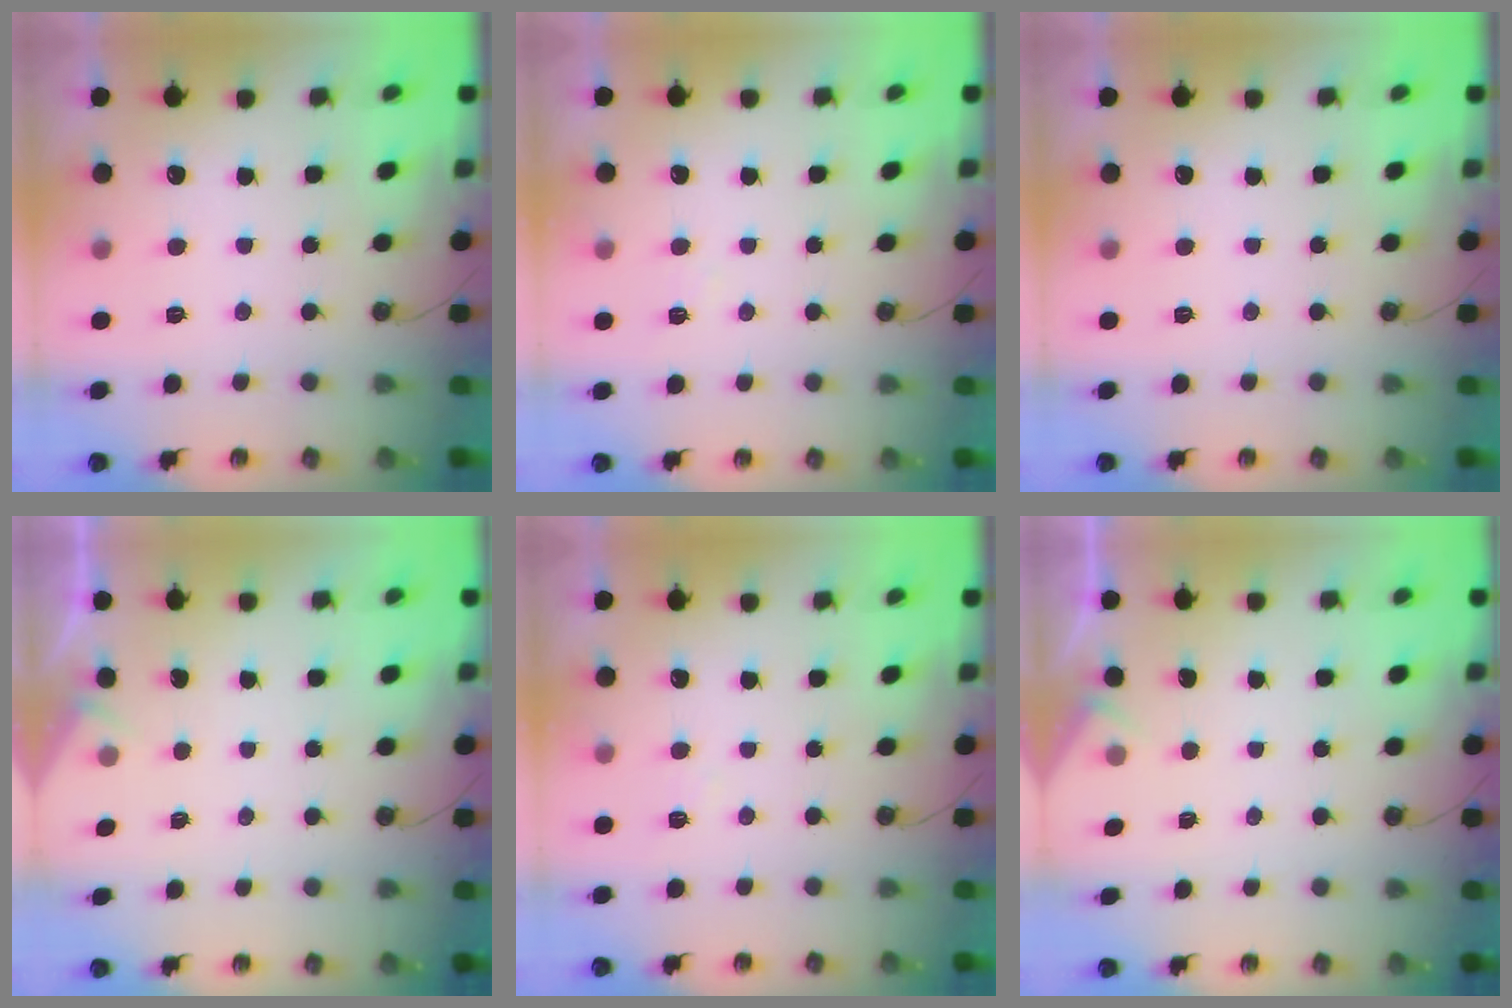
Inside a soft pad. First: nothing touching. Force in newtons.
{"total": 5.4, "press": 5.4, "slide": 0.8}
{"total": 0.0}
{"total": 2.5, "press": 2.5, "slide": 0.4}
{"total": 5.4, "press": 5.4, "slide": 0.8}
{"total": 2.5, "press": 2.4, "slide": 0.4}